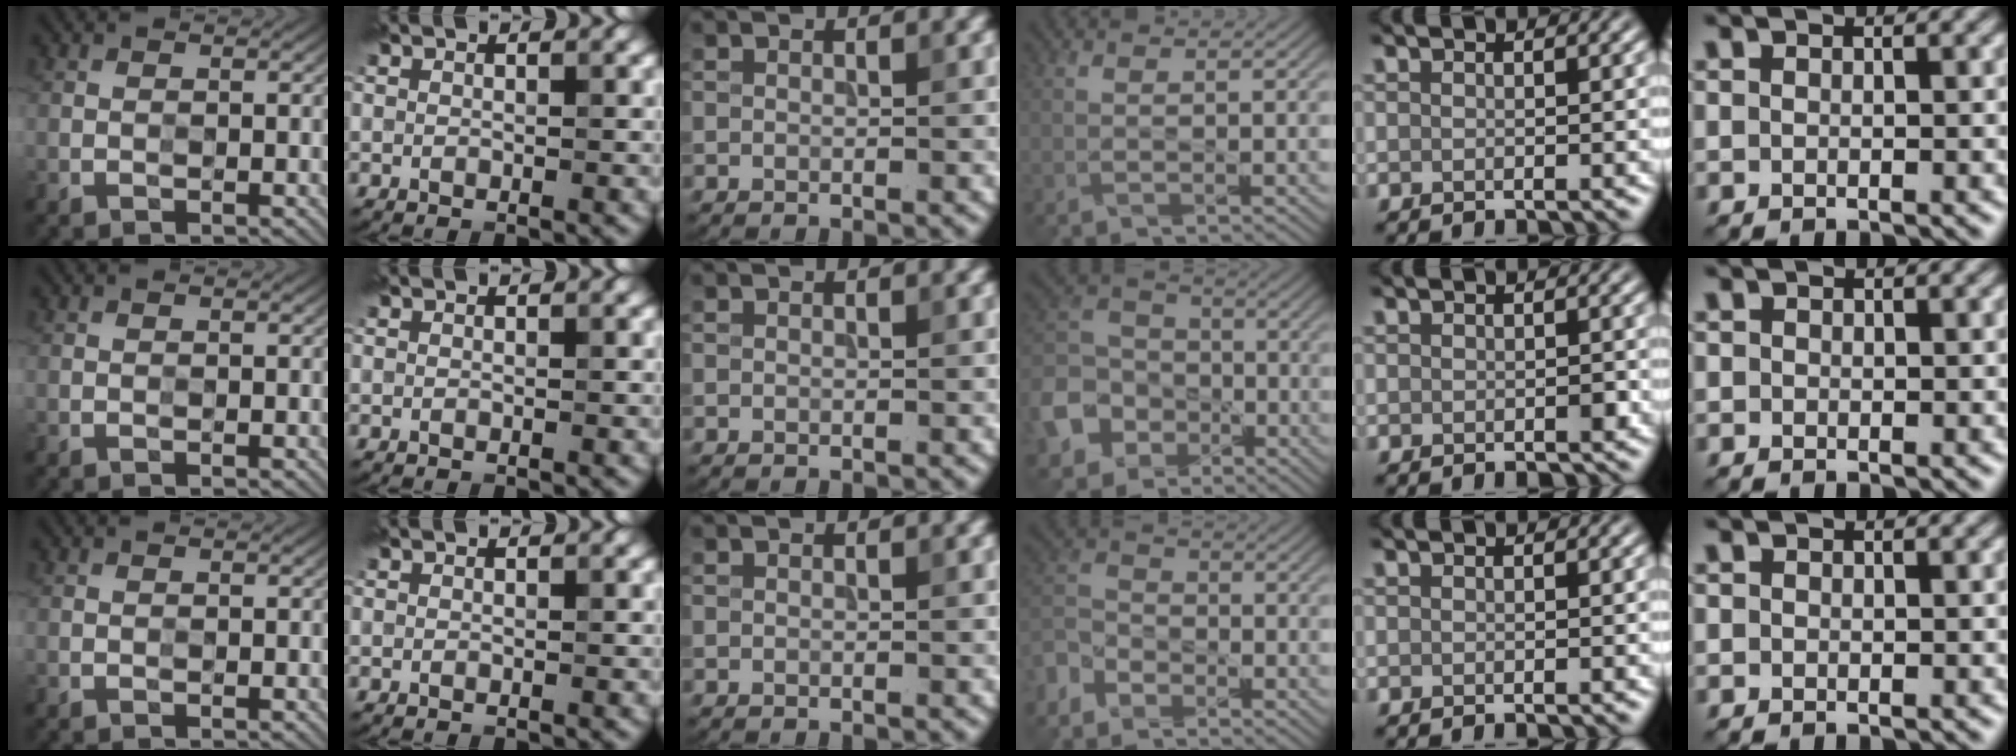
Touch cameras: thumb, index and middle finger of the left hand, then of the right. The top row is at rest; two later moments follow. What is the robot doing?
{"motion": "press", "object": "stopwatch"}